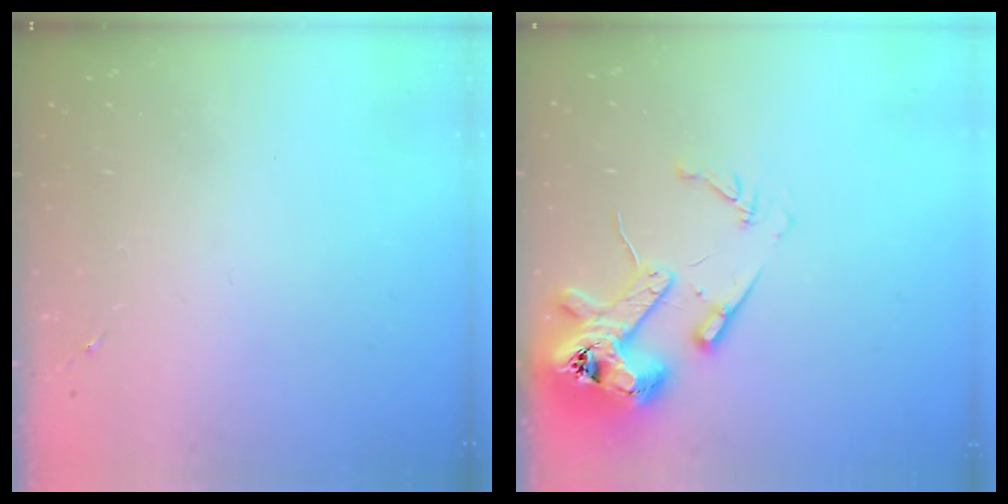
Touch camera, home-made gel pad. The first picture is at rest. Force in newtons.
{"total": 15.1, "press": 15.0, "slide": 2.1}